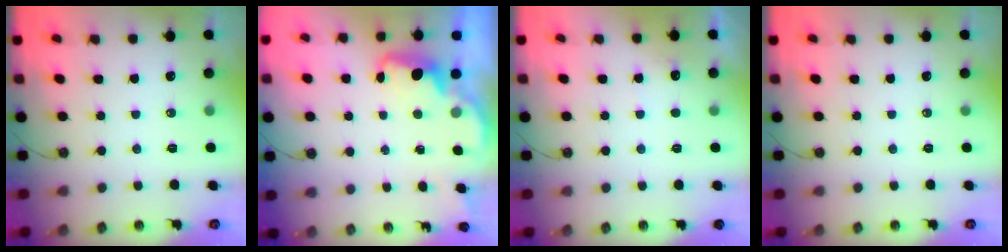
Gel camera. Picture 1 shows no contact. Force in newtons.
{"total": 2.3, "press": 2.3, "slide": 0.5}
{"total": 3.7, "press": 3.5, "slide": 1.1}
{"total": 0.0}